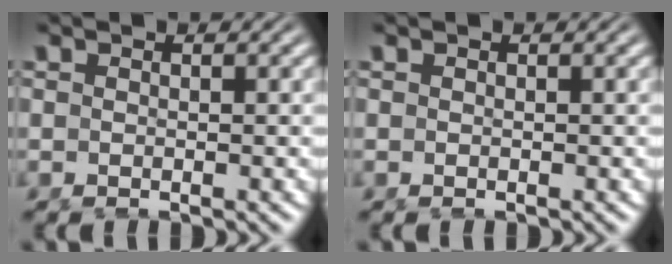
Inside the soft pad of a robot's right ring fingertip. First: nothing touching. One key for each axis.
{"total": 0.0}